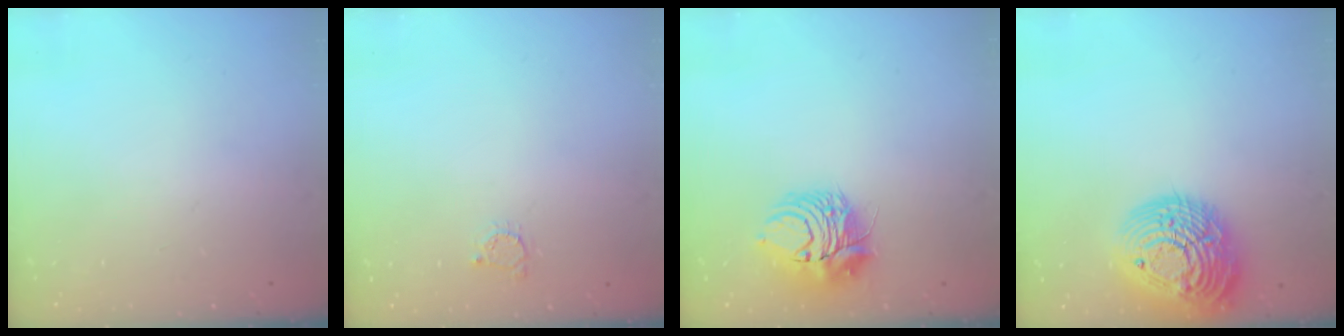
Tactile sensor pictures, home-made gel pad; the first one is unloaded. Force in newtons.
{"total": 2.2, "press": 2.2, "slide": 0.3}
{"total": 9.4, "press": 9.2, "slide": 1.6}
{"total": 21.9, "press": 21.8, "slide": 1.9}